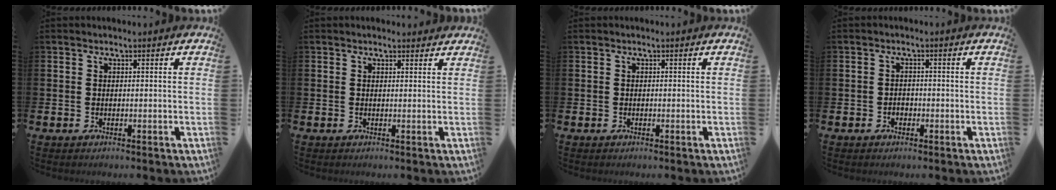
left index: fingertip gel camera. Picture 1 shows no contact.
{"total": 0.8, "force": [0.7, 0.2, 0.2], "torque": [0.005, 0.000, 0.012]}
{"total": 0.0}
{"total": 1.3, "force": [-0.6, 1.0, 0.5], "torque": [-0.010, 0.004, -0.015]}